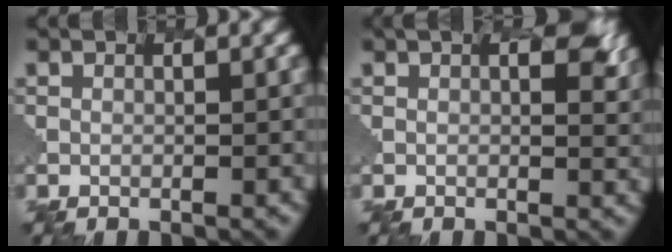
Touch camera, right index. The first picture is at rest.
{"total": 1.6, "force": [1.5, -0.1, -0.7], "torque": [0.002, 0.015, 0.001]}